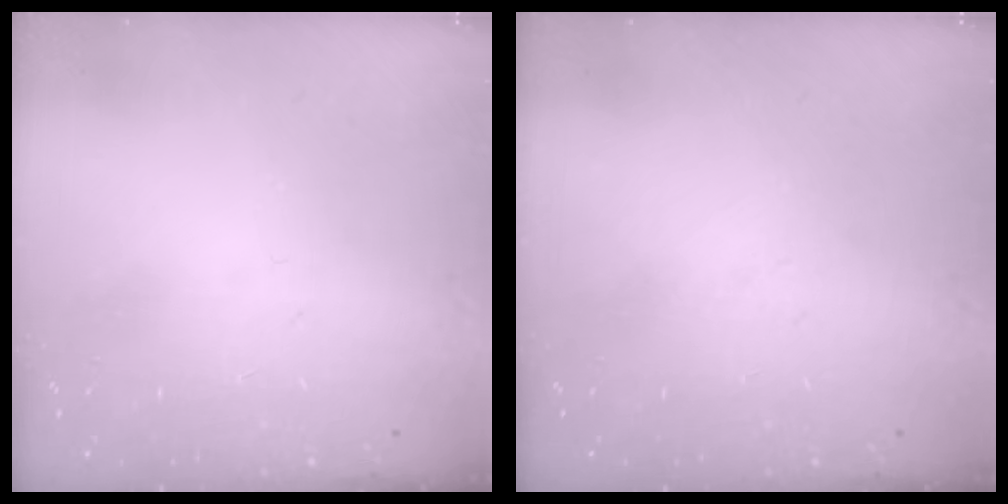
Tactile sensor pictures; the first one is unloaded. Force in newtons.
{"total": 0.0}